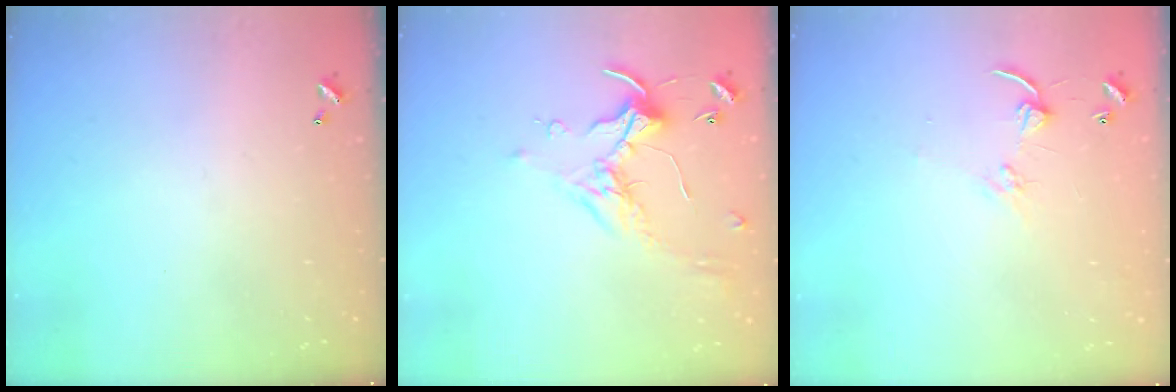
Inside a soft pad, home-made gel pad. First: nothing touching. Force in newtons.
{"total": 0.5, "press": 0.4, "slide": 0.4}
{"total": 4.6, "press": 4.6, "slide": 0.4}